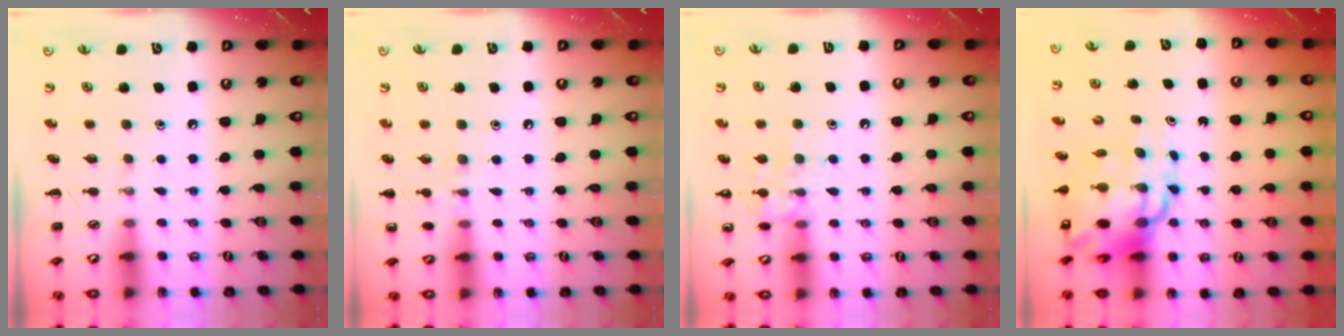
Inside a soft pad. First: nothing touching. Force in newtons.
{"total": 5.9, "press": 5.6, "slide": 1.7}
{"total": 9.8, "press": 9.8, "slide": 1.0}
{"total": 13.6, "press": 13.0, "slide": 3.8}